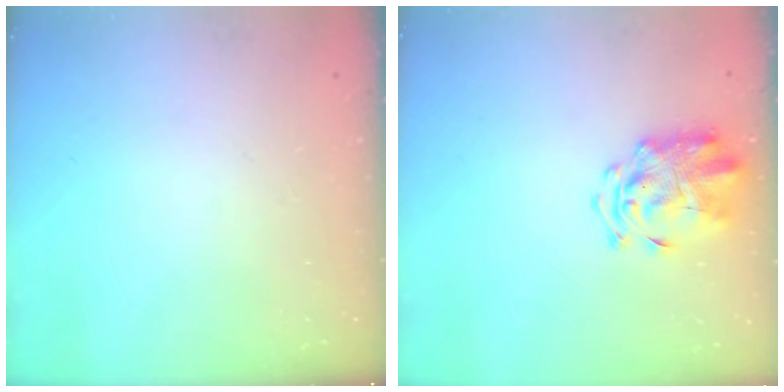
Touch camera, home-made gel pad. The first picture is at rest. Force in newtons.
{"total": 3.1, "press": 3.0, "slide": 1.0}